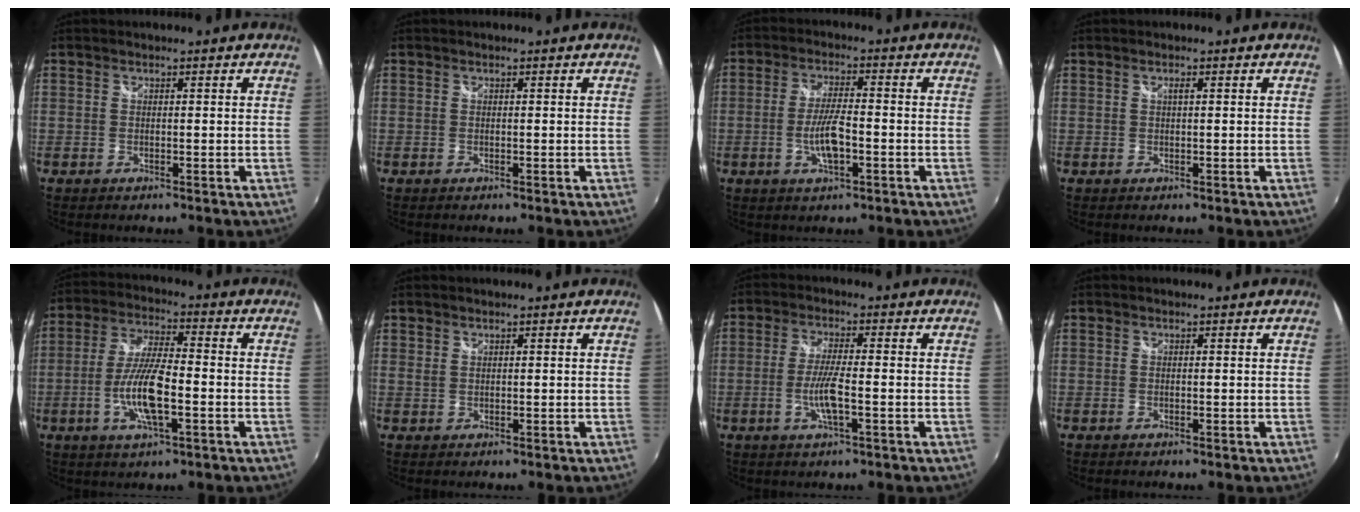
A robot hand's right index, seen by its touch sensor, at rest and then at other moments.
{"total": 0.0}
{"total": 6.6, "force": [-2.1, 1.8, 6.0], "torque": [-0.118, -0.002, -0.038]}
{"total": 0.6, "force": [0.2, 0.0, 0.5], "torque": [-0.009, 0.002, 0.003]}
{"total": 10.6, "force": [-3.1, 2.6, 9.8], "torque": [-0.198, -0.003, -0.061]}
{"total": 0.6, "force": [0.5, 0.2, 0.1], "torque": [-0.001, 0.001, 0.010]}
{"total": 5.8, "force": [-1.8, 0.5, 5.5], "torque": [-0.110, -0.006, -0.034]}
{"total": 0.0}